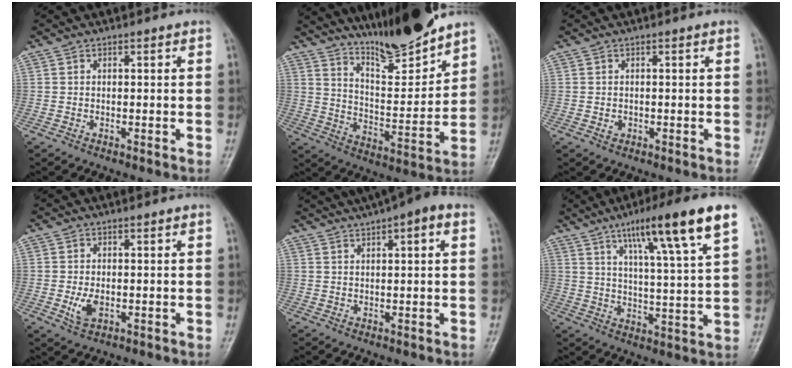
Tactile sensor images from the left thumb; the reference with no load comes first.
{"total": 13.8, "force": [12.2, 1.5, 6.4], "torque": [-0.081, -0.084, 0.213]}
{"total": 0.9, "force": [0.1, 0.7, 0.6], "torque": [-0.007, 0.004, 0.004]}
{"total": 3.2, "force": [-0.1, 1.8, 2.7], "torque": [-0.056, -0.006, 0.005]}
{"total": 9.0, "force": [5.5, 1.9, 6.8], "torque": [-0.099, 0.025, 0.080]}
{"total": 16.2, "force": [9.1, 1.4, 13.3], "torque": [-0.207, -0.033, 0.144]}